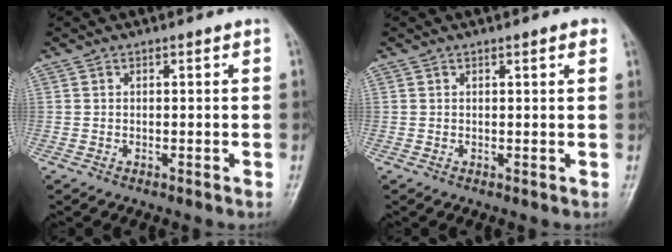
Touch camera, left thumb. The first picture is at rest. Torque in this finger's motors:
{"motor_torque": [-0.04, -0.04, 0.09, 0.10, 0.03]}